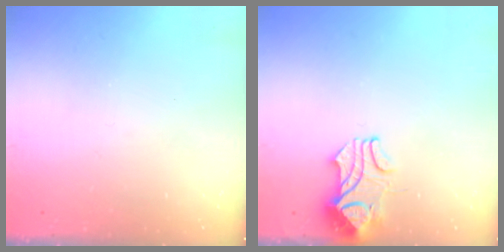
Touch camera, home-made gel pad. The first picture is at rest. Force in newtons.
{"total": 2.3, "press": 2.1, "slide": 0.8}